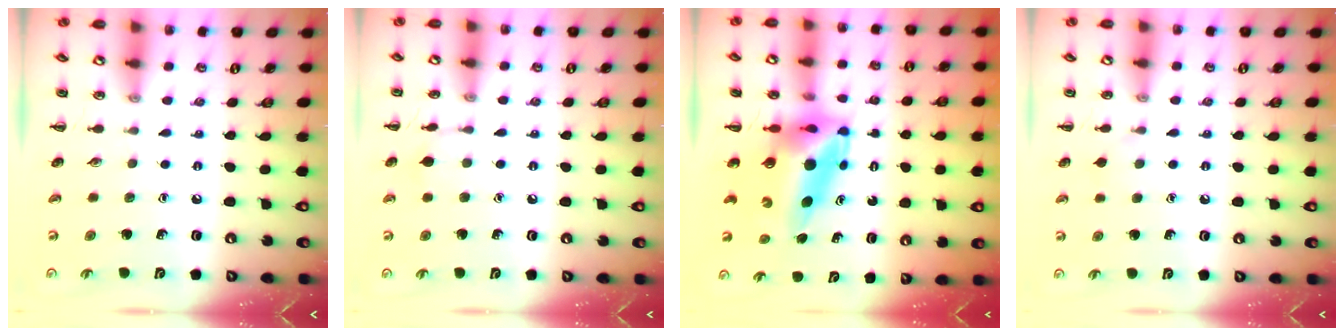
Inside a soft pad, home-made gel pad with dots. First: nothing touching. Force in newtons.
{"total": 6.2, "press": 5.9, "slide": 1.8}
{"total": 8.8, "press": 8.3, "slide": 2.9}
{"total": 4.1, "press": 3.8, "slide": 1.6}